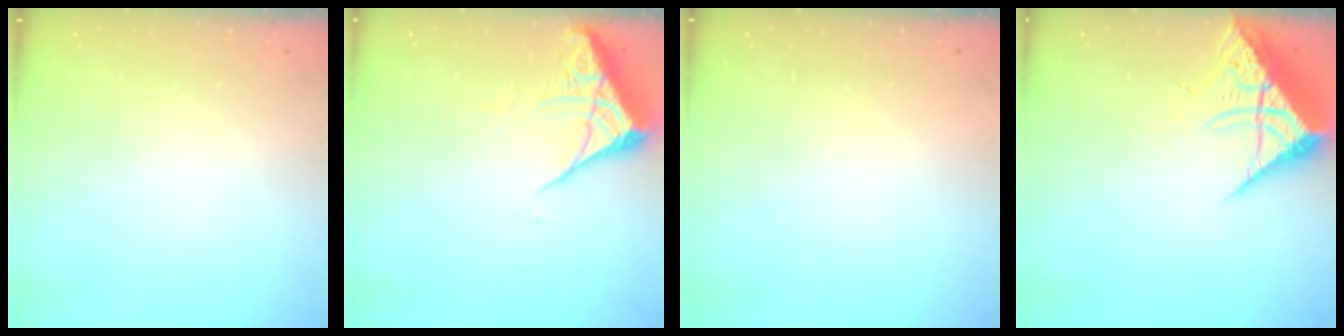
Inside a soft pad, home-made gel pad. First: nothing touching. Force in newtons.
{"total": 5.4, "press": 5.3, "slide": 0.6}
{"total": 1.5, "press": 1.5, "slide": 0.1}
{"total": 11.8, "press": 11.7, "slide": 1.2}